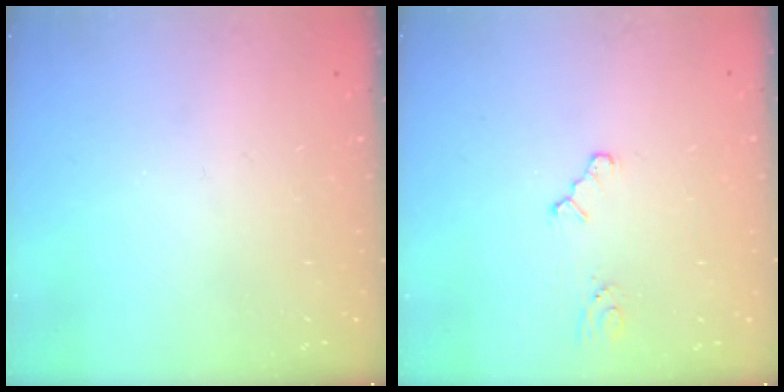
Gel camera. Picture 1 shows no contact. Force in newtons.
{"total": 2.3, "press": 2.3, "slide": 0.3}